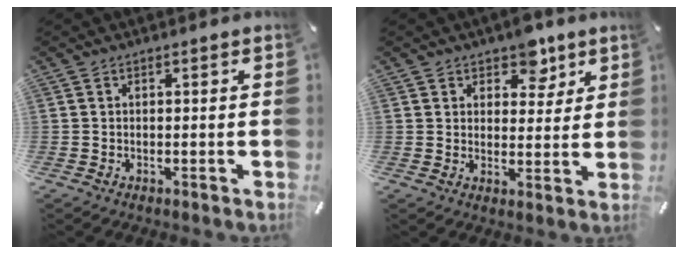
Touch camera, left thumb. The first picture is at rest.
{"total": 7.1, "force": [4.9, 4.7, 2.0], "torque": [-0.008, -0.033, 0.081]}